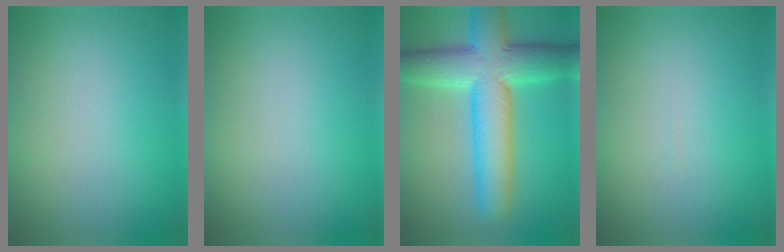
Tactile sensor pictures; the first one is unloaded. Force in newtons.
{"total": 0.0}
{"total": 10.1, "press": 10.1, "slide": 0.4}
{"total": 0.0}